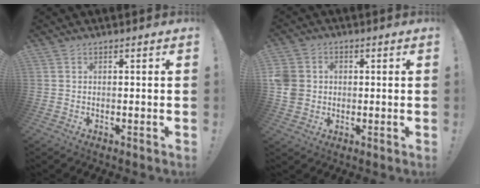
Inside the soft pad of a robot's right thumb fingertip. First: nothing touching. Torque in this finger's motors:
{"motor_torque": [1.03, 1.21, 0.79, -0.11, 0.00]}